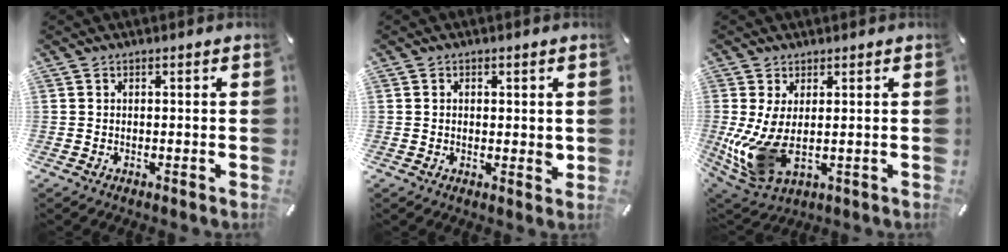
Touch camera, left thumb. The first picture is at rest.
{"total": 2.3, "force": [0.4, 1.6, 1.6], "torque": [-0.015, -0.003, 0.003]}
{"total": 10.5, "force": [-0.4, 5.1, 9.2], "torque": [-0.212, -0.028, -0.002]}